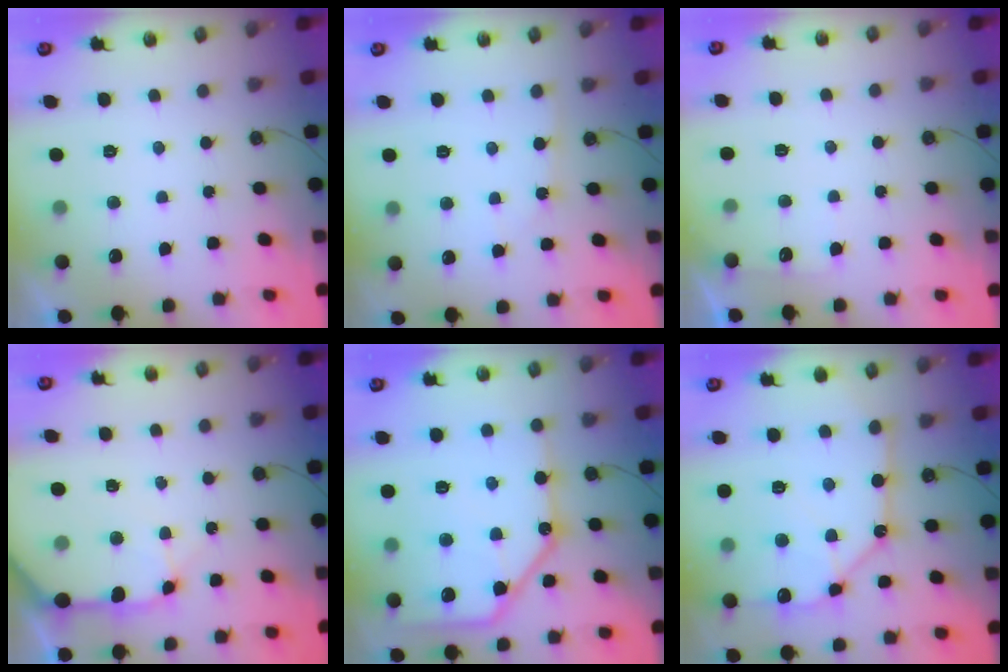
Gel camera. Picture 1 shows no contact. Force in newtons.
{"total": 3.3, "press": 3.3, "slide": 0.4}
{"total": 4.0, "press": 4.0, "slide": 0.6}
{"total": 12.3, "press": 12.1, "slide": 1.8}
{"total": 20.2, "press": 20.0, "slide": 2.5}
{"total": 15.2, "press": 15.2, "slide": 1.5}